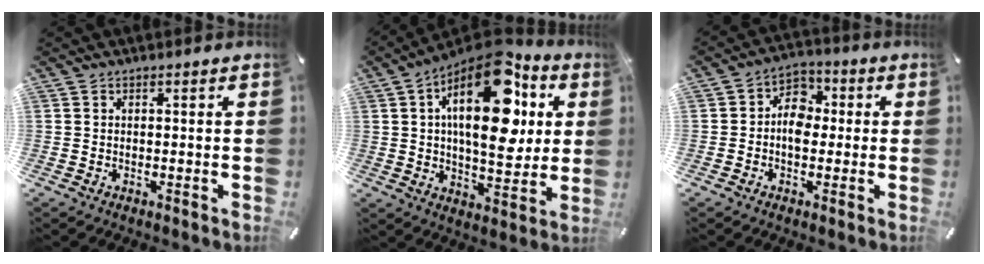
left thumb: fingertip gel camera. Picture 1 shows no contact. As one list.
[{"total": 23.7, "force": [8.0, 11.8, 19.0], "torque": [-0.312, -0.042, 0.123]}, {"total": 6.6, "force": [-1.1, 5.2, 3.9], "torque": [-0.060, 0.018, -0.022]}]